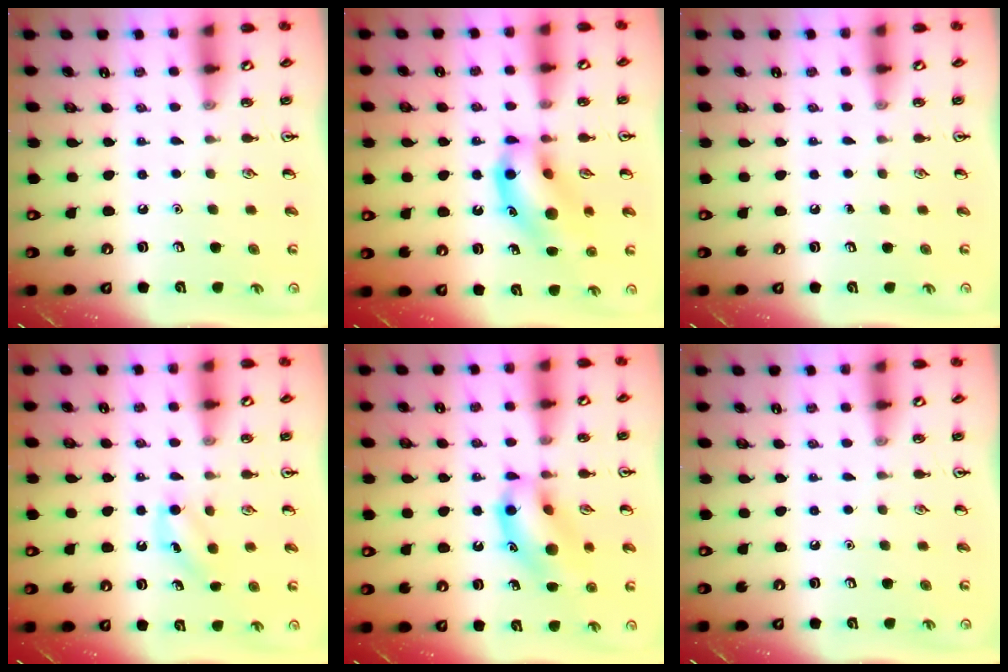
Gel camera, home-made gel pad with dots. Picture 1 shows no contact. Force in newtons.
{"total": 14.6, "press": 14.4, "slide": 2.1}
{"total": 0.0}
{"total": 5.3, "press": 5.0, "slide": 1.7}
{"total": 13.9, "press": 13.8, "slide": 1.7}
{"total": 0.0}